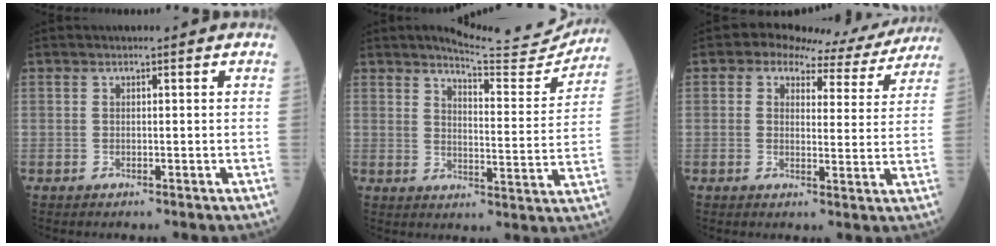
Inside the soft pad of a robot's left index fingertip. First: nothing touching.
{"total": 13.3, "force": [12.9, 1.2, 2.9], "torque": [-0.035, -0.044, 0.154]}
{"total": 8.9, "force": [7.8, 3.9, 2.0], "torque": [-0.016, 0.011, 0.078]}